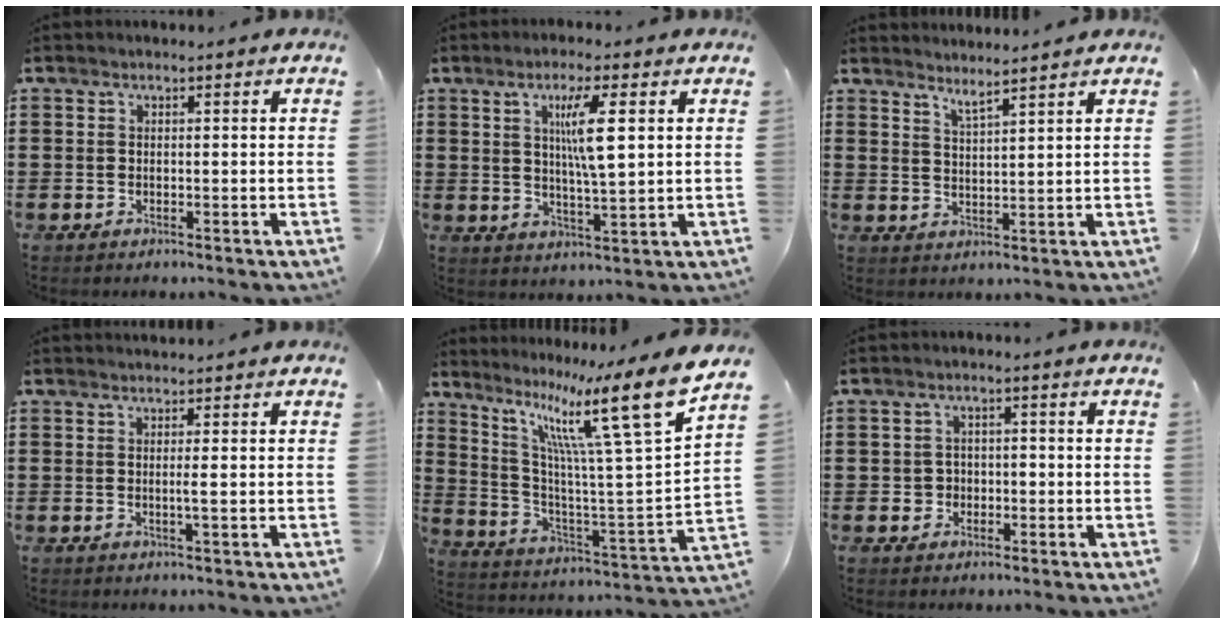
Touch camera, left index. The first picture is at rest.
{"total": 7.2, "force": [2.3, 1.2, 6.8], "torque": [-0.120, -0.002, 0.031]}
{"total": 2.8, "force": [2.7, -0.6, 0.6], "torque": [-0.020, -0.011, 0.050]}
{"total": 1.5, "force": [0.2, -0.3, 1.5], "torque": [-0.026, -0.007, 0.004]}
{"total": 16.8, "force": [10.0, 2.1, 13.3], "torque": [-0.246, -0.071, 0.146]}
{"total": 2.2, "force": [-0.6, 2.0, 0.7], "torque": [-0.022, 0.004, -0.016]}